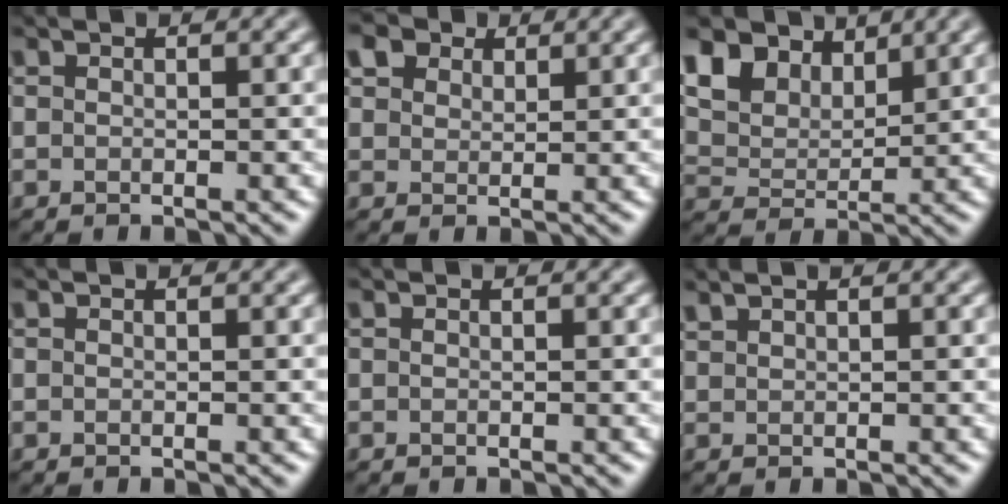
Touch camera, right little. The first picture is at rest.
{"total": 5.4, "force": [3.6, 3.3, 2.4], "torque": [-0.069, 0.012, 0.057]}
{"total": 8.2, "force": [5.4, 4.7, 4.0], "torque": [-0.109, 0.006, 0.092]}
{"total": 0.0}
{"total": 0.0}
{"total": 1.0, "force": [1.0, 0.1, 0.2], "torque": [-0.006, 0.003, 0.022]}